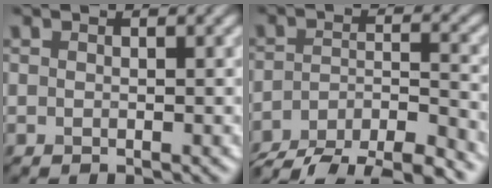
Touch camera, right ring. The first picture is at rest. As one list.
[{"total": 8.3, "force": [-7.3, 2.4, 3.3], "torque": [-0.062, -0.018, -0.113]}]